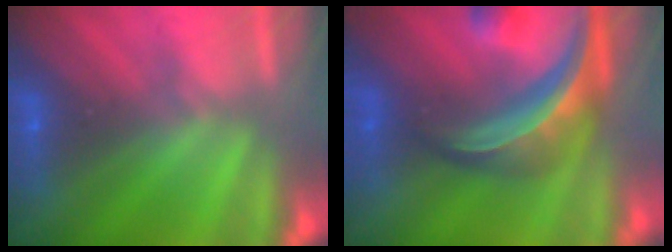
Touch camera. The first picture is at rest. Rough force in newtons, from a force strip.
{"total": 8.5}